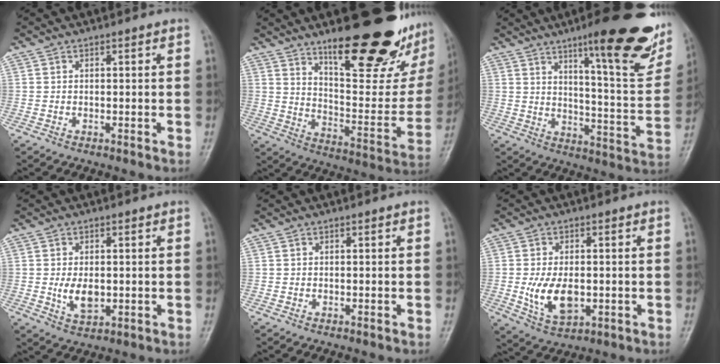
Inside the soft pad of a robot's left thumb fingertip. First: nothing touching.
{"total": 28.6, "force": [18.3, 9.1, 20.0], "torque": [-0.241, -0.096, 0.278]}
{"total": 23.5, "force": [13.4, 5.3, 18.6], "torque": [-0.210, -0.057, 0.191]}
{"total": 5.2, "force": [-0.2, 3.2, 4.1], "torque": [-0.062, -0.008, 0.003]}
{"total": 0.0}
{"total": 8.9, "force": [-1.0, 5.3, 7.0], "torque": [-0.117, -0.012, -0.010]}